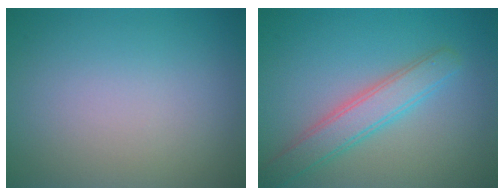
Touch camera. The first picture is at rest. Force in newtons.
{"total": 3.7, "press": 3.7, "slide": 0.2}